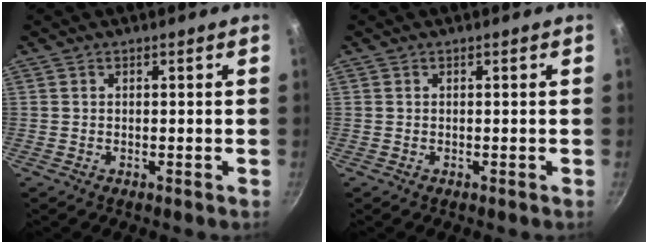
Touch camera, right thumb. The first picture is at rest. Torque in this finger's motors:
{"motor_torque": [0.00, 0.00, 0.00, 0.00, 0.00]}